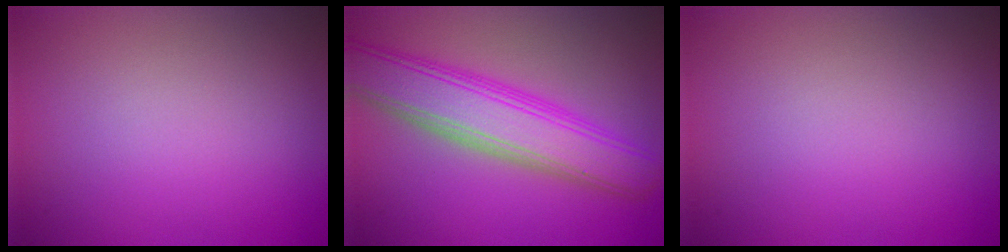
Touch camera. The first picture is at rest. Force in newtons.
{"total": 7.3, "press": 7.3, "slide": 0.1}
{"total": 0.0}